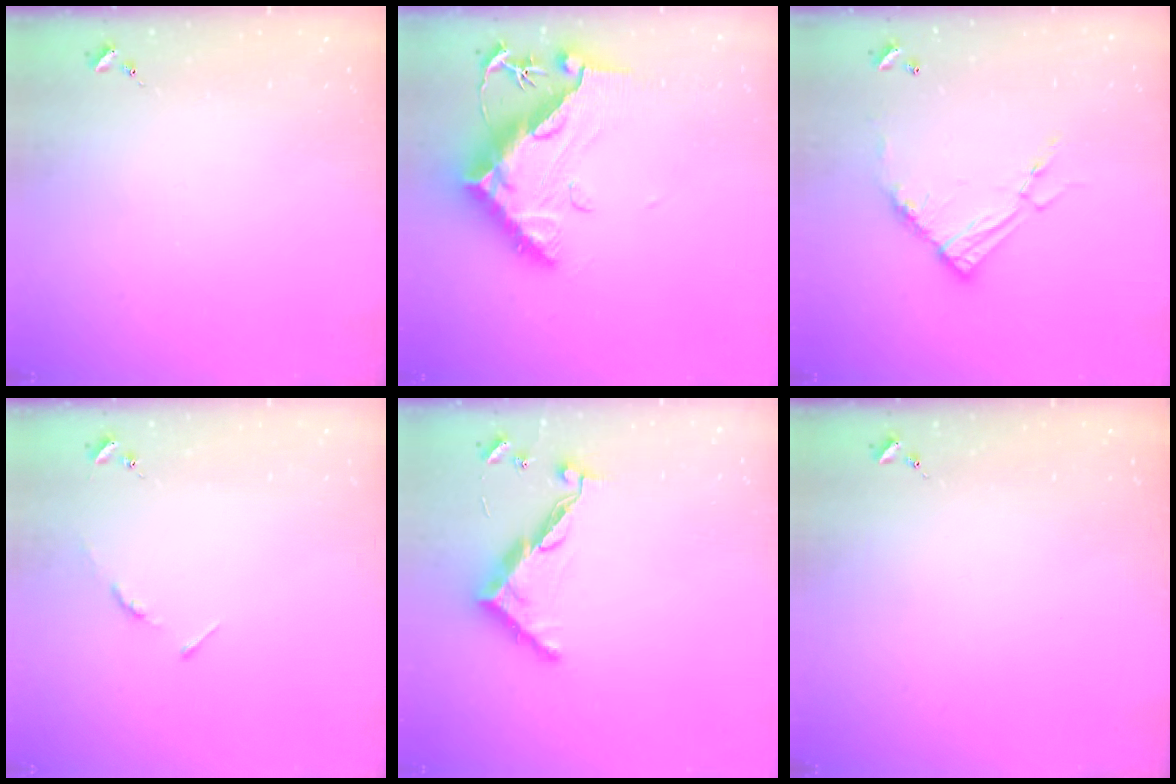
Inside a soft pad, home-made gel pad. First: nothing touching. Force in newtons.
{"total": 16.5, "press": 16.4, "slide": 1.3}
{"total": 13.1, "press": 13.0, "slide": 1.2}
{"total": 3.4, "press": 3.4, "slide": 0.3}
{"total": 9.7, "press": 9.7, "slide": 0.3}
{"total": 0.0}